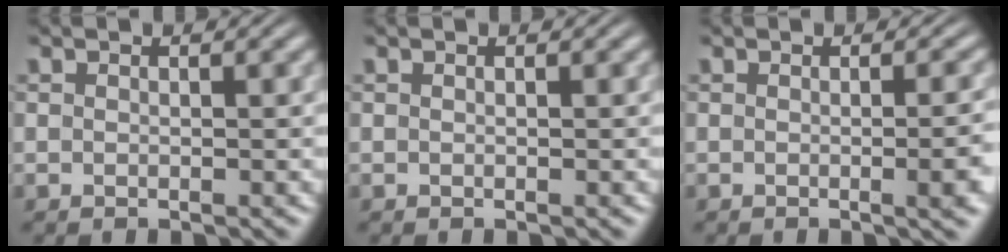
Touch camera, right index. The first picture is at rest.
{"total": 0.0}
{"total": 2.3, "force": [-0.6, 0.0, 2.2], "torque": [-0.023, 0.008, -0.016]}